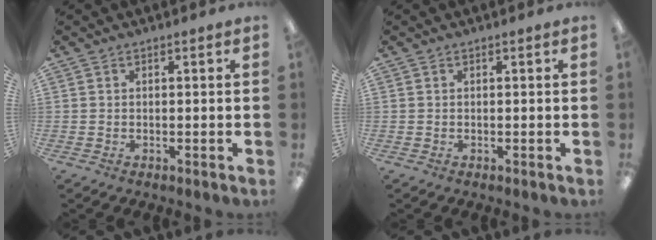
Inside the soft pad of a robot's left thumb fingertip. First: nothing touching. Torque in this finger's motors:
{"motor_torque": [0.00, 0.00, 0.03, 0.02, 0.00]}